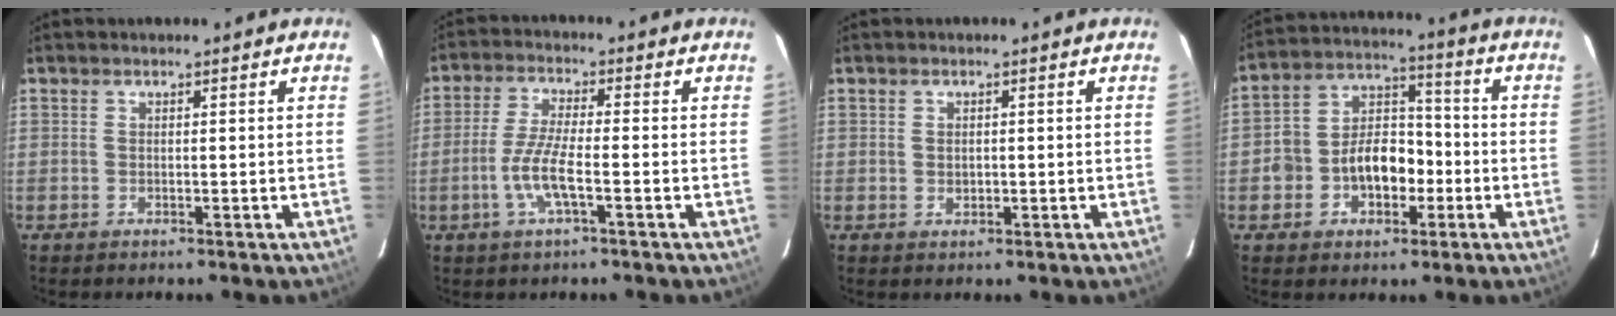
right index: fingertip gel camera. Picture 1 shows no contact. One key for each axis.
{"total": 6.8, "fx": -2.5, "fy": 0.9, "fz": 6.2, "tx": -0.132, "ty": -0.004, "tz": -0.049}
{"total": 1.4, "fx": 0.1, "fy": 1.3, "fz": 0.5, "tx": -0.005, "ty": 0.002, "tz": 0.005}
{"total": 11.0, "fx": -3.4, "fy": 8.3, "fz": 6.3, "tx": -0.124, "ty": 0.038, "tz": -0.052}